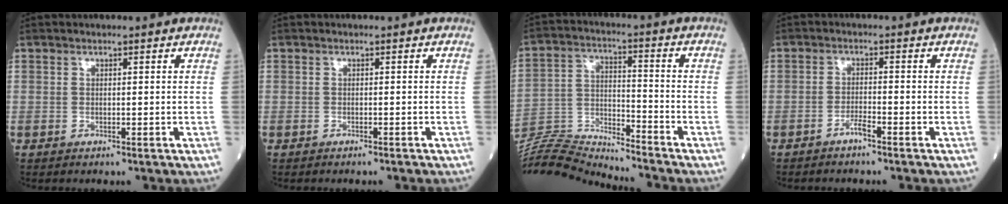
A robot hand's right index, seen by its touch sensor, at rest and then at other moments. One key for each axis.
{"total": 1.2, "fx": -1.1, "fy": 0.0, "fz": 0.4, "tx": -0.009, "ty": -0.001, "tz": -0.014}
{"total": 14.4, "fx": -14.2, "fy": -1.2, "fz": 2.0, "tx": -0.044, "ty": 0.018, "tz": -0.255}
{"total": 1.8, "fx": -1.5, "fy": -0.1, "fz": 1.1, "tx": -0.021, "ty": 0.001, "tz": -0.028}